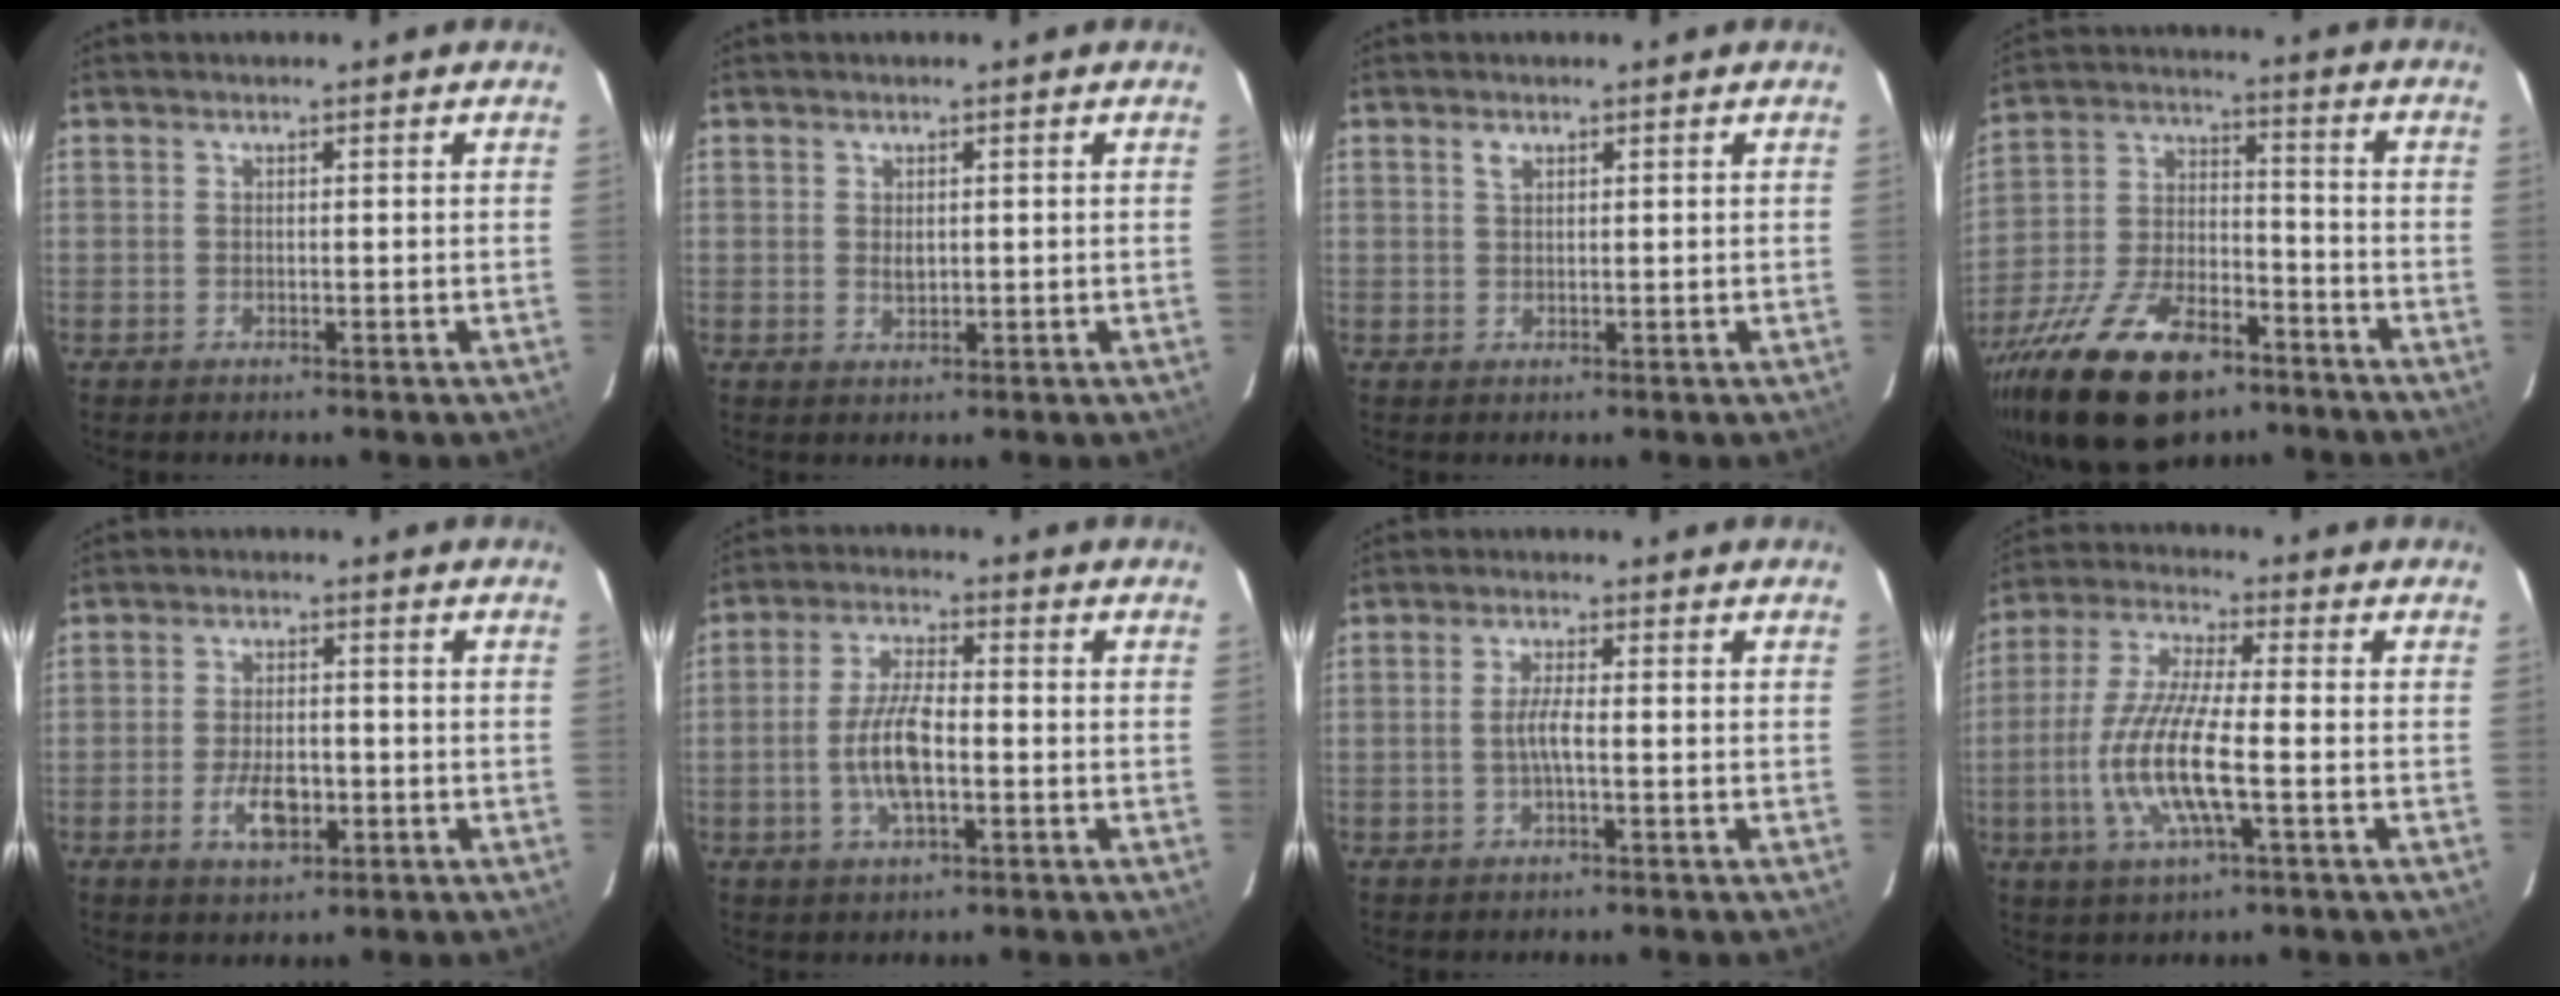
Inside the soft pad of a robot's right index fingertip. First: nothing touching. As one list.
[{"total": 1.5, "force": [0.3, 1.1, 1.0], "torque": [-0.015, 0.002, 0.007]}, {"total": 1.2, "force": [0.7, 0.7, 0.7], "torque": [-0.015, 0.003, 0.013]}, {"total": 22.3, "force": [-14.4, 10.3, 13.6], "torque": [-0.278, -0.017, -0.240]}, {"total": 6.5, "force": [-2.3, 3.3, 5.1], "torque": [-0.104, -0.003, -0.035]}, {"total": 8.4, "force": [-1.9, 2.8, 7.7], "torque": [-0.156, 0.005, -0.037]}, {"total": 2.9, "force": [-0.7, 0.1, 2.8], "torque": [-0.058, 0.002, -0.013]}, {"total": 13.3, "force": [-3.3, 2.3, 12.7], "torque": [-0.263, -0.007, -0.065]}]